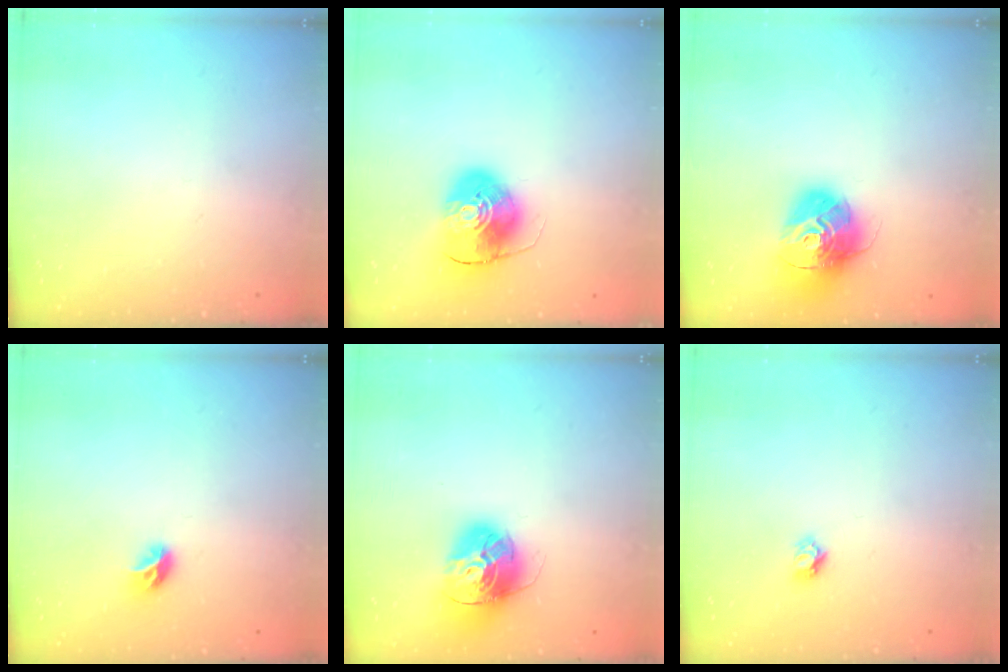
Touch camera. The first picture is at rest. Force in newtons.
{"total": 9.4, "press": 9.2, "slide": 1.5}
{"total": 16.1, "press": 16.0, "slide": 1.5}
{"total": 5.4, "press": 5.4, "slide": 0.5}
{"total": 15.7, "press": 15.6, "slide": 1.6}
{"total": 3.8, "press": 3.8, "slide": 0.3}